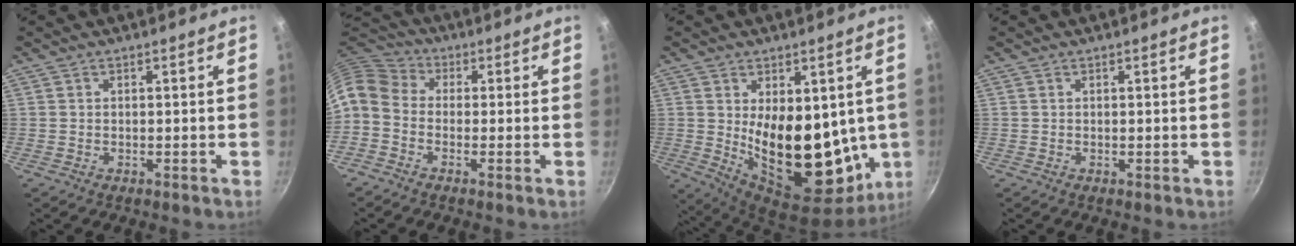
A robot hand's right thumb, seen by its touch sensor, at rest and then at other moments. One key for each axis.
{"total": 7.8, "fx": -1.2, "fy": 6.0, "fz": 4.8, "tx": -0.088, "ty": 0.039, "tz": -0.044}
{"total": 21.4, "fx": 1.1, "fy": 11.7, "fz": 17.8, "tx": -0.241, "ty": -0.053, "tz": 0.043}
{"total": 0.0}